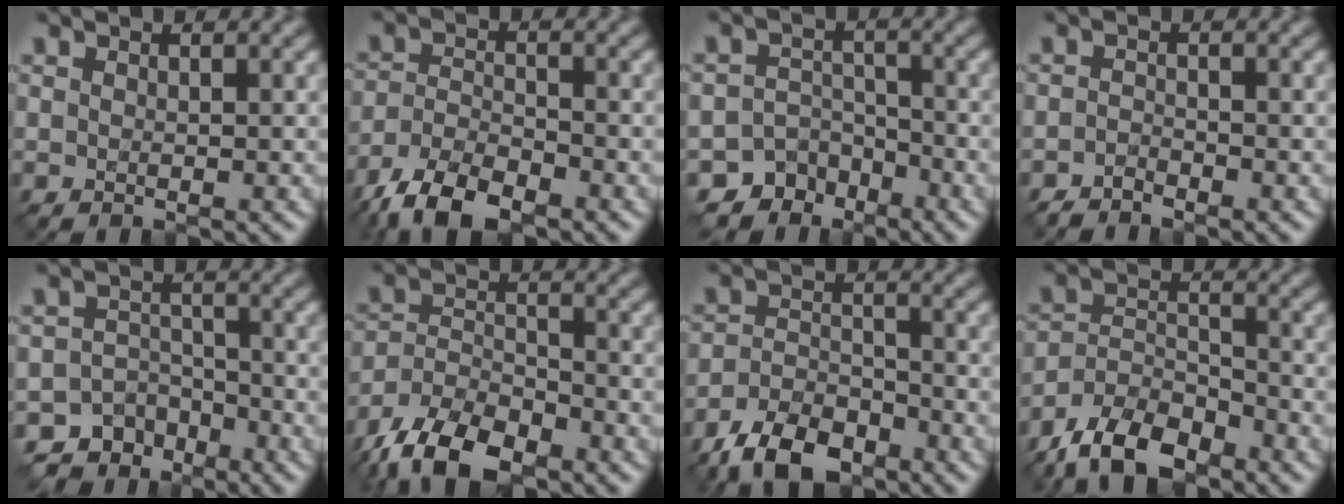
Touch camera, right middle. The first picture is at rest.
{"total": 6.9, "force": [-5.0, 2.8, 3.7], "torque": [-0.069, -0.002, -0.102]}
{"total": 5.5, "force": [-4.1, 3.5, 0.1], "torque": [0.019, 0.000, -0.058]}
{"total": 1.2, "force": [-1.2, 0.2, -0.1], "torque": [0.001, 0.005, -0.028]}
{"total": 5.7, "force": [-4.5, 3.6, 0.2], "torque": [0.019, -0.001, -0.061]}
{"total": 8.6, "force": [-6.4, 3.8, 4.2], "torque": [-0.080, -0.001, -0.127]}
{"total": 6.4, "force": [-4.8, 3.0, 2.9], "torque": [-0.053, 0.000, -0.097]}
{"total": 7.8, "force": [-6.1, 3.4, 3.5], "torque": [-0.062, 0.005, -0.122]}